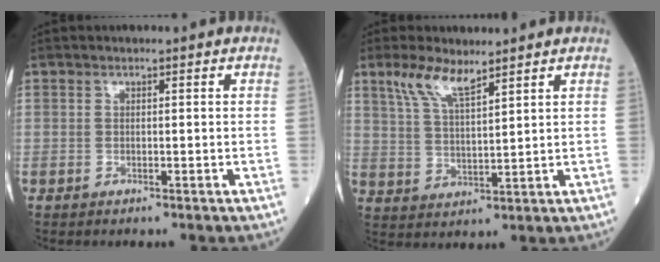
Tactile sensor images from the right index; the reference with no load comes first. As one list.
[{"total": 6.4, "force": [4.6, 1.1, 4.3], "torque": [-0.096, 0.005, 0.095]}]